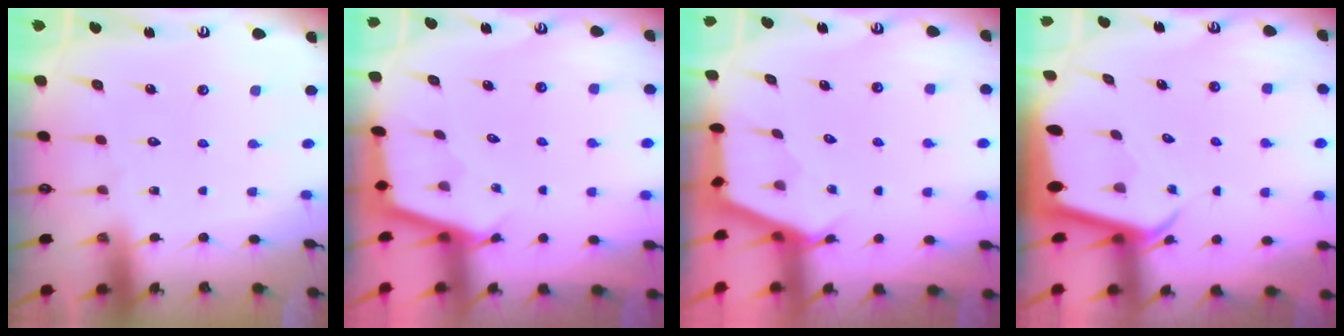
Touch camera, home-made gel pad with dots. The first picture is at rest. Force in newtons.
{"total": 2.3, "press": 2.3, "slide": 0.1}
{"total": 2.0, "press": 2.0, "slide": 0.2}
{"total": 3.4, "press": 3.4, "slide": 0.3}